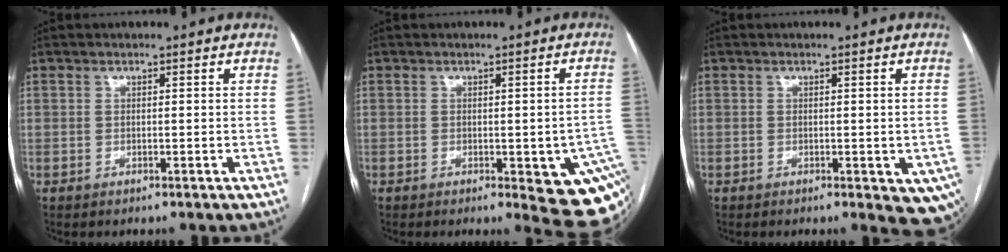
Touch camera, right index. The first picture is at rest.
{"total": 12.4, "force": [-4.5, 3.6, 10.9], "torque": [-0.070, 0.007, -0.047]}
{"total": 7.5, "force": [-3.3, 3.1, 6.0], "torque": [-0.048, -0.011, -0.045]}